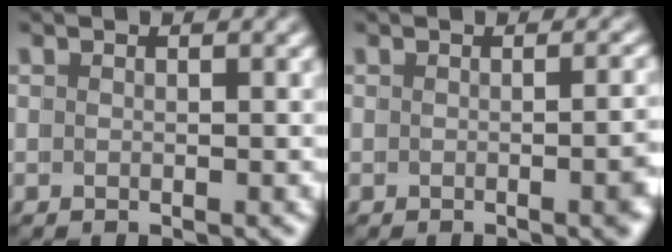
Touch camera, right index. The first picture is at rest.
{"total": 2.0, "force": [-0.6, -0.1, 1.9], "torque": [-0.010, 0.003, -0.011]}